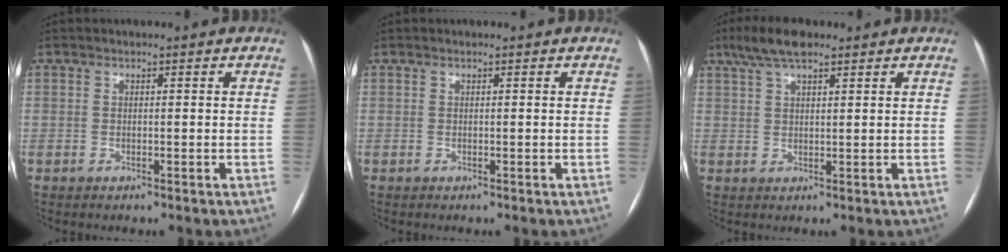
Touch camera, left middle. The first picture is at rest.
{"total": 0.0}
{"total": 6.3, "force": [4.4, 1.6, 4.1], "torque": [-0.088, 0.023, 0.081]}